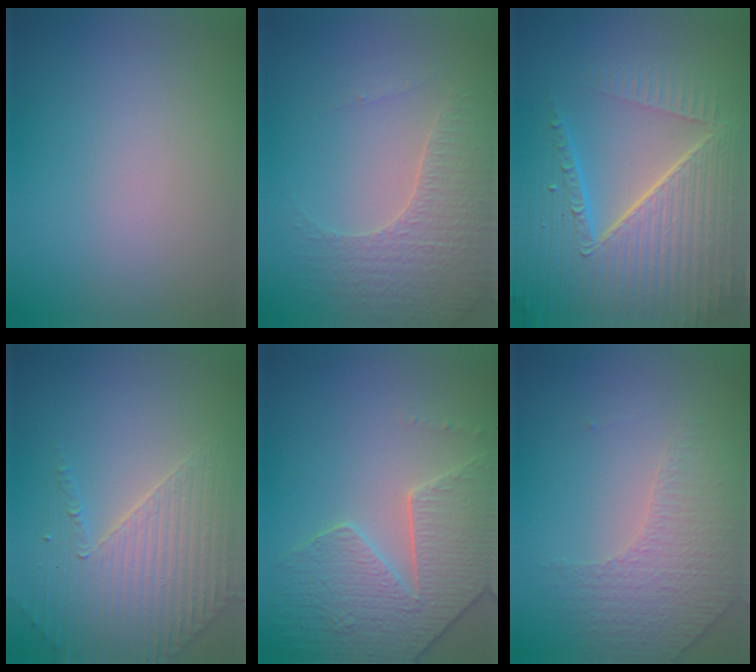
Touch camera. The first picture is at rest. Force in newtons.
{"total": 3.5, "press": 3.4, "slide": 0.6}
{"total": 9.6, "press": 6.2, "slide": 7.3}
{"total": 3.6, "press": 3.6, "slide": 0.7}
{"total": 5.3, "press": 5.0, "slide": 1.8}
{"total": 4.3, "press": 2.9, "slide": 3.2}